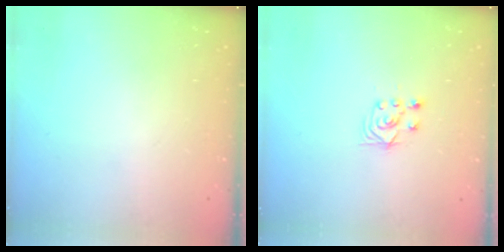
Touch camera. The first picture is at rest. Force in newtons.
{"total": 3.8, "press": 3.7, "slide": 0.9}